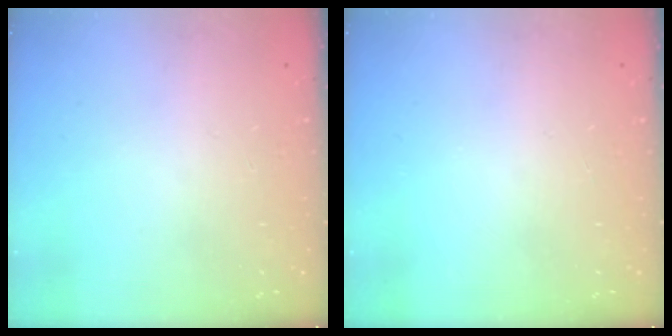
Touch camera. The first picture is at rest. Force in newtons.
{"total": 0.0}